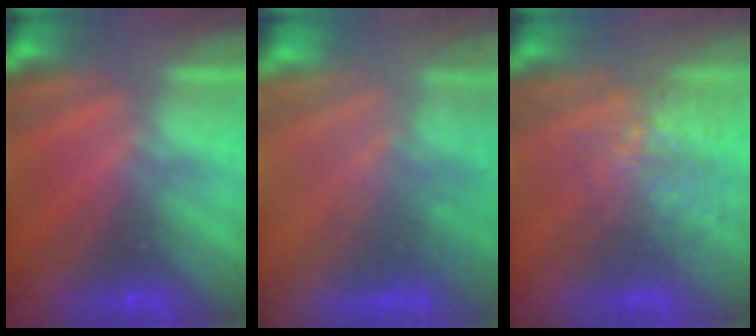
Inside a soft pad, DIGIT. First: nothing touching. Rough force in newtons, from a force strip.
{"total": 6.9}
{"total": 3.8}